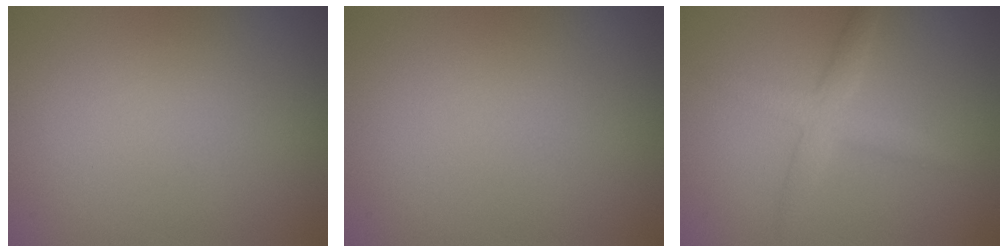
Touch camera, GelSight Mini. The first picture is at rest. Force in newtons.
{"total": 0.0}
{"total": 2.7, "press": 2.7, "slide": 0.0}